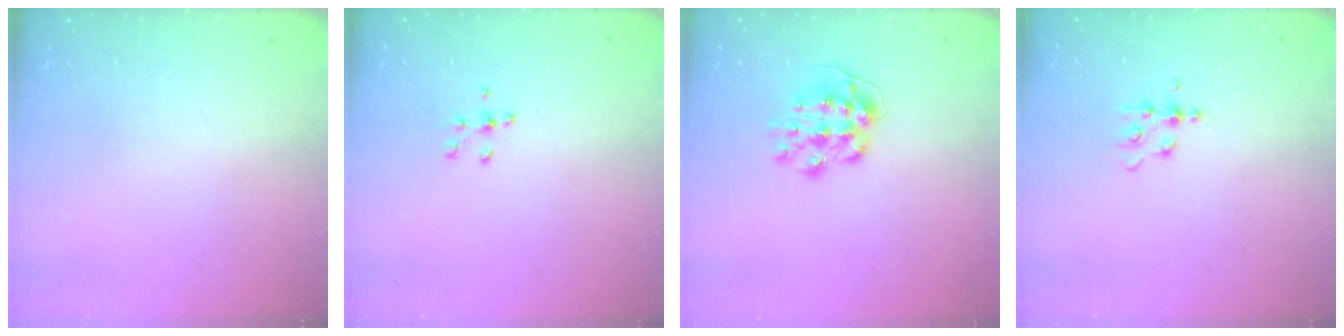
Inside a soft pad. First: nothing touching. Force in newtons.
{"total": 5.3, "press": 5.2, "slide": 1.0}
{"total": 9.1, "press": 9.1, "slide": 0.3}
{"total": 4.4, "press": 4.3, "slide": 0.6}